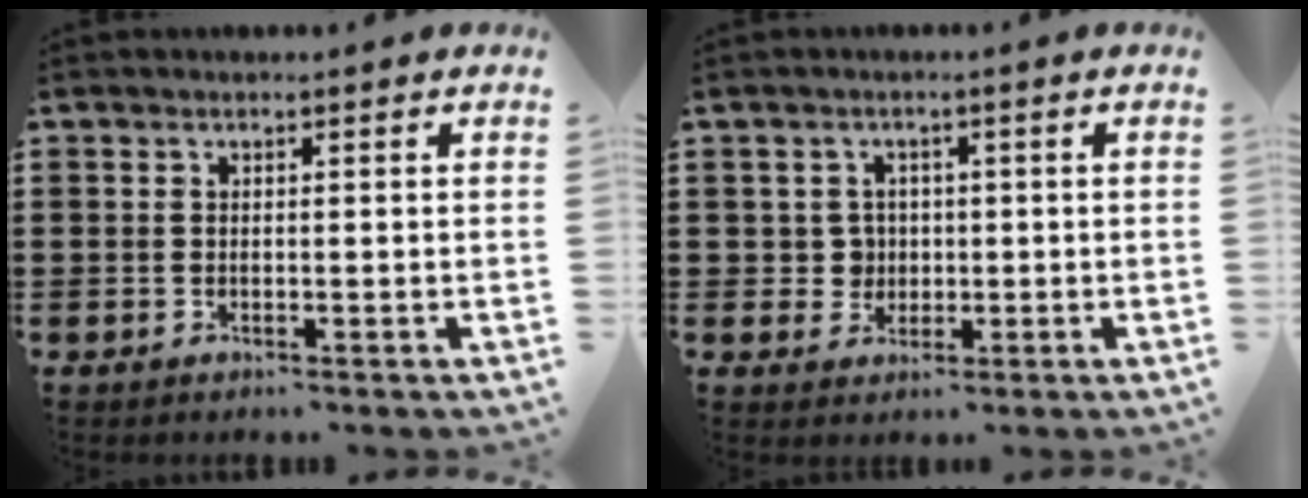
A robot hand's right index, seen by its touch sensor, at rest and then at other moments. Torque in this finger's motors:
{"motor_torque": [-0.12, 0.10, 0.00, -0.01]}